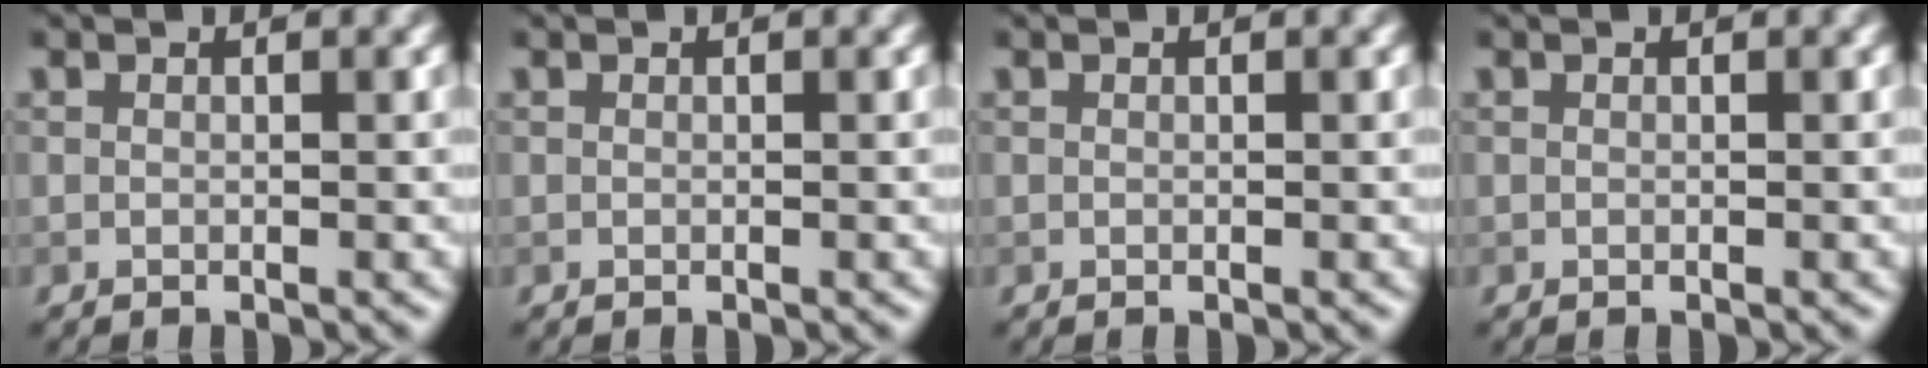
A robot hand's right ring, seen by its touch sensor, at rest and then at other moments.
{"total": 0.0}
{"total": 0.0}
{"total": 0.0}